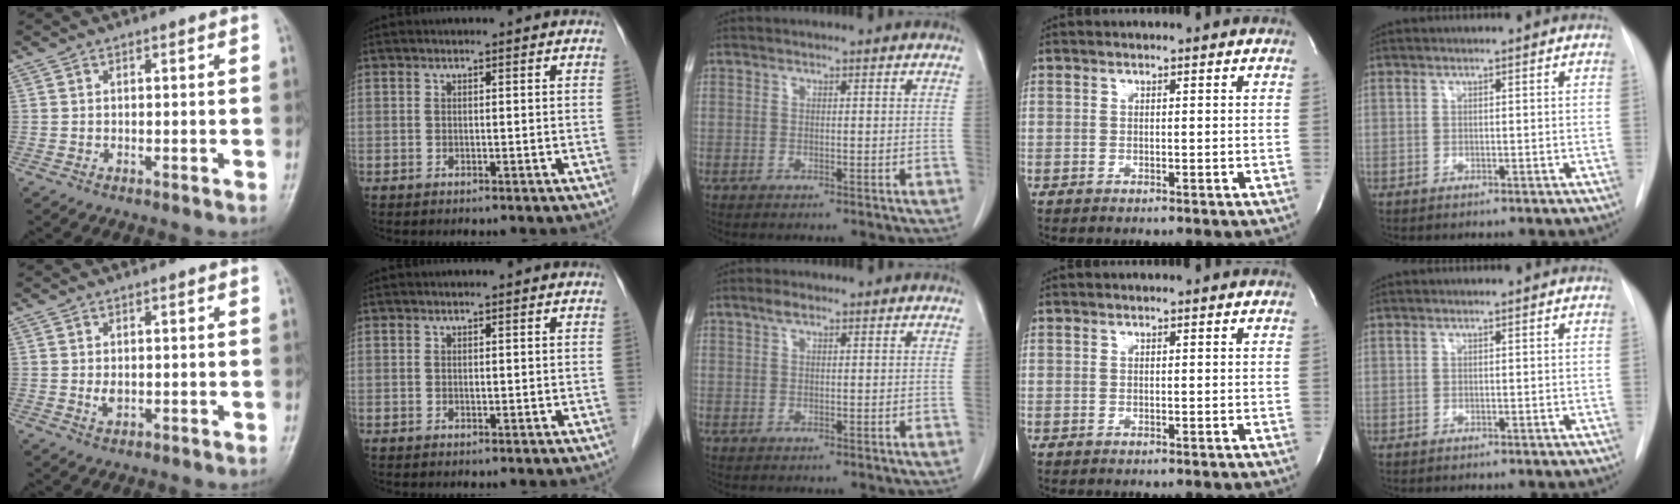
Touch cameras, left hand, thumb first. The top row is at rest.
{"thumb": {"total": 1.7, "force": [0.3, 0.9, 1.4], "torque": [-0.021, -0.005, 0.010]}, "middle": {"total": 1.4, "force": [0.8, 0.5, 1.0], "torque": [-0.020, 0.009, 0.014]}}